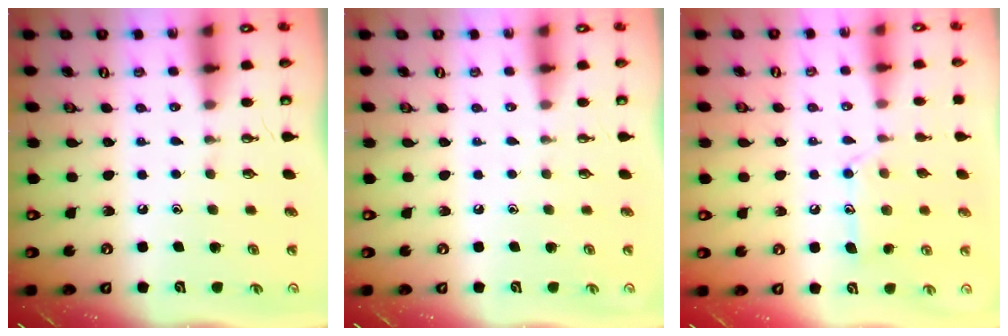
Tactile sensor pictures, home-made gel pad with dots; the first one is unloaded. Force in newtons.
{"total": 0.0}
{"total": 12.8, "press": 12.8, "slide": 0.8}